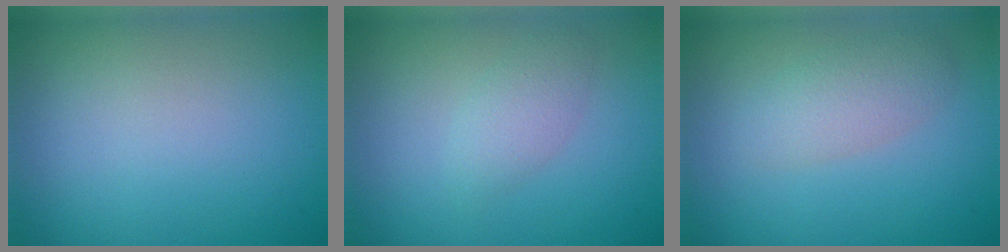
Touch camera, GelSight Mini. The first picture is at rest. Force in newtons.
{"total": 1.8, "press": 1.8, "slide": 0.1}
{"total": 2.5, "press": 2.5, "slide": 0.1}